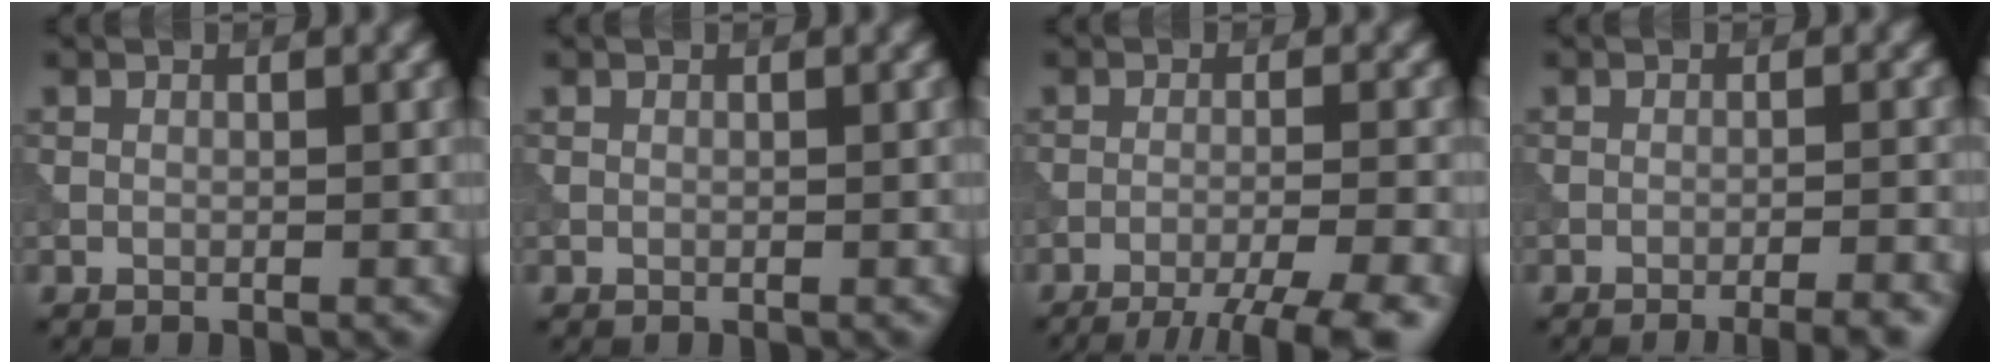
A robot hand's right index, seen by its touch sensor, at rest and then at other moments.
{"total": 0.0}
{"total": 8.2, "force": [-6.4, 1.5, 4.9], "torque": [-0.070, -0.011, -0.085]}
{"total": 4.7, "force": [-3.5, 1.2, 2.9], "torque": [-0.026, 0.010, -0.043]}